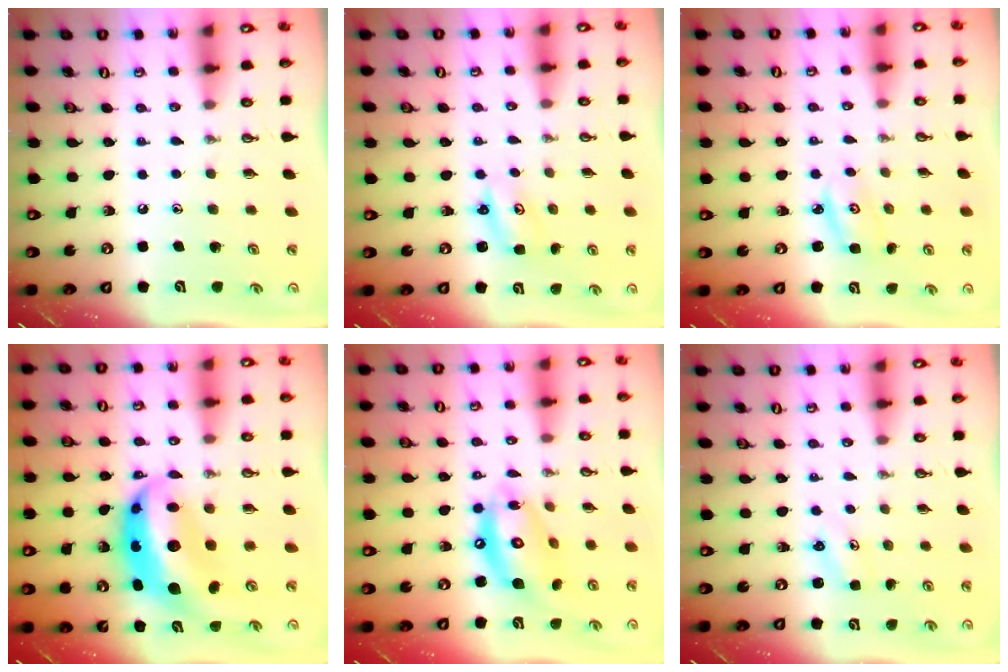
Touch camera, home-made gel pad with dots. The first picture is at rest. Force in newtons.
{"total": 2.6, "press": 2.5, "slide": 0.3}
{"total": 2.8, "press": 2.8, "slide": 0.2}
{"total": 12.4, "press": 12.4, "slide": 1.2}
{"total": 14.9, "press": 14.8, "slide": 1.4}
{"total": 2.5, "press": 2.5, "slide": 0.3}